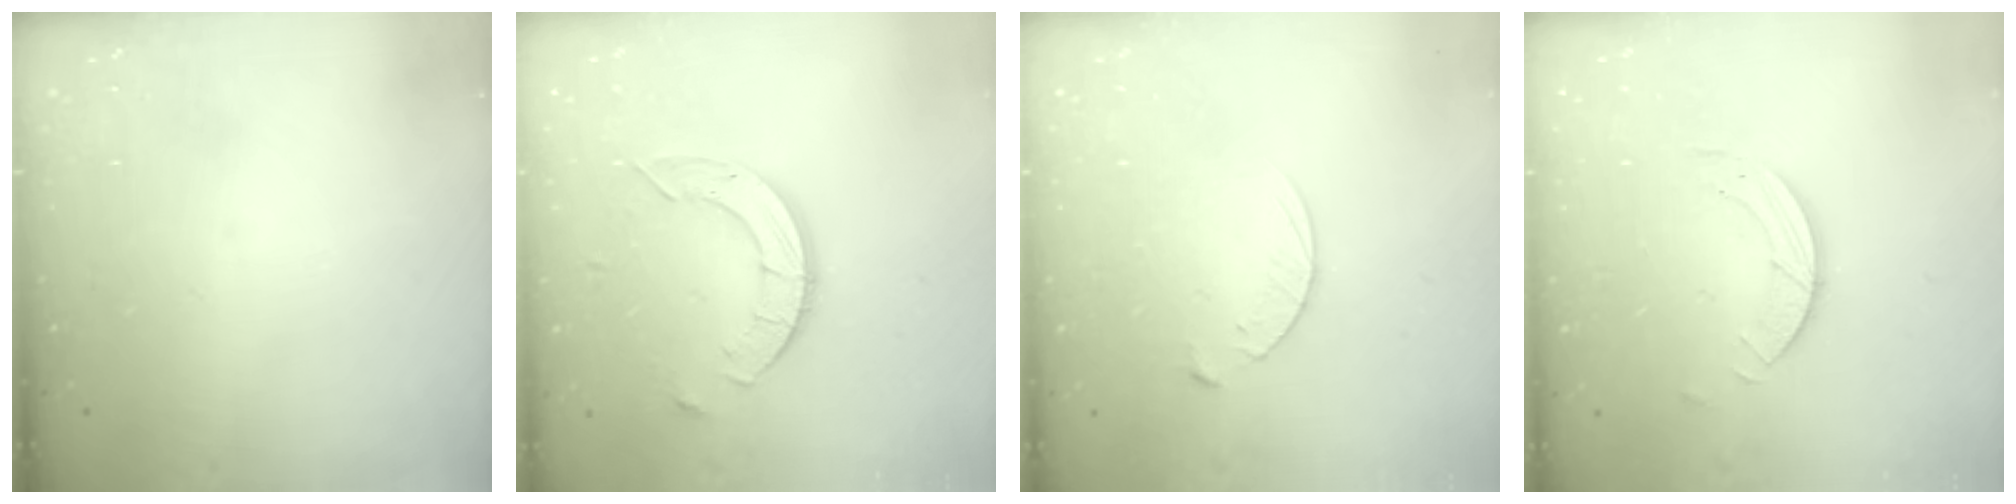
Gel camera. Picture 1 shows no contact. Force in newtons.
{"total": 9.0, "press": 9.0, "slide": 0.7}
{"total": 5.4, "press": 5.4, "slide": 0.5}
{"total": 3.2, "press": 3.2, "slide": 0.3}